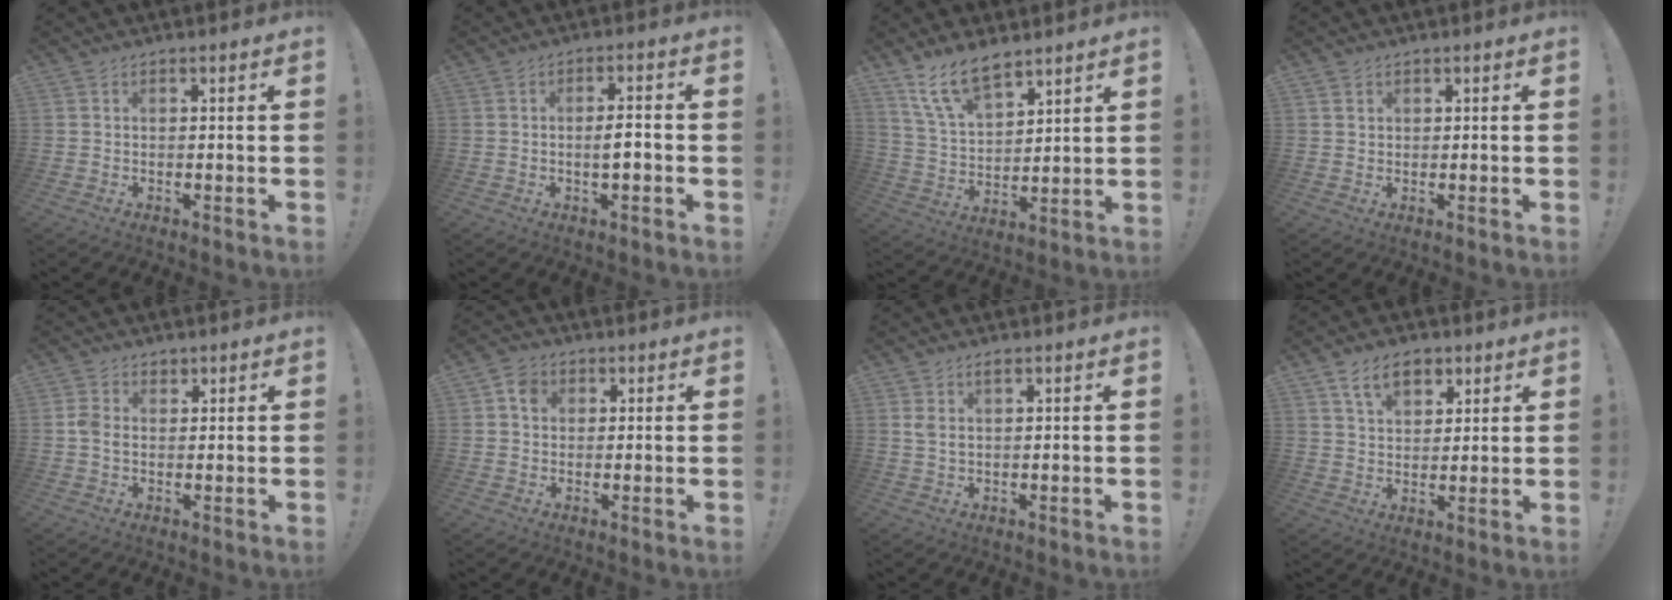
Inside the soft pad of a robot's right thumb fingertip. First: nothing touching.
{"total": 4.3, "force": [-1.2, 0.8, 4.1], "torque": [-0.066, 0.003, -0.024]}
{"total": 12.1, "force": [9.0, 5.3, 6.1], "torque": [-0.115, -0.046, 0.172]}
{"total": 1.4, "force": [1.0, 1.0, -0.1], "torque": [0.002, 0.004, 0.019]}
{"total": 3.5, "force": [1.1, 2.6, 2.1], "torque": [-0.033, -0.003, 0.021]}
{"total": 4.6, "force": [1.2, 3.9, 2.3], "torque": [-0.038, 0.009, 0.023]}
{"total": 2.2, "force": [1.1, 0.8, 1.8], "torque": [-0.038, 0.001, 0.020]}
{"total": 8.7, "force": [4.9, 5.4, 4.9], "torque": [-0.079, -0.006, 0.092]}